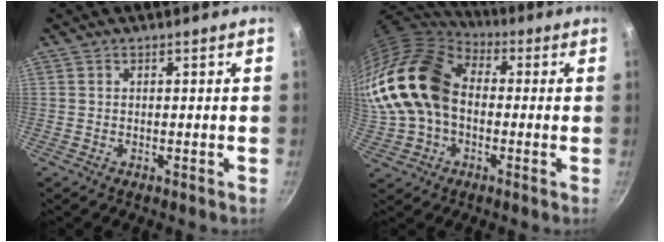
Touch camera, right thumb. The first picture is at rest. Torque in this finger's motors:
{"motor_torque": [1.54, 3.47, 2.09, -0.16, 0.62]}